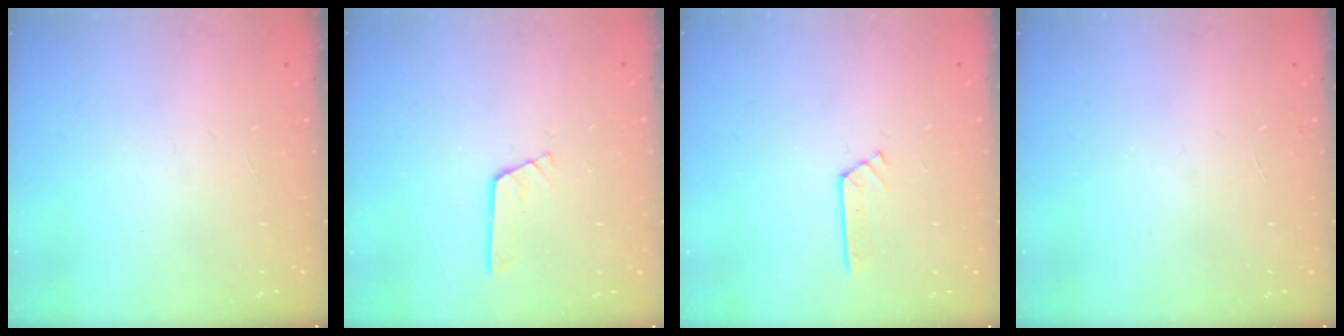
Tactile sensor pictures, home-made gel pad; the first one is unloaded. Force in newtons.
{"total": 3.2, "press": 3.2, "slide": 0.2}
{"total": 2.4, "press": 2.4, "slide": 0.1}
{"total": 0.0}